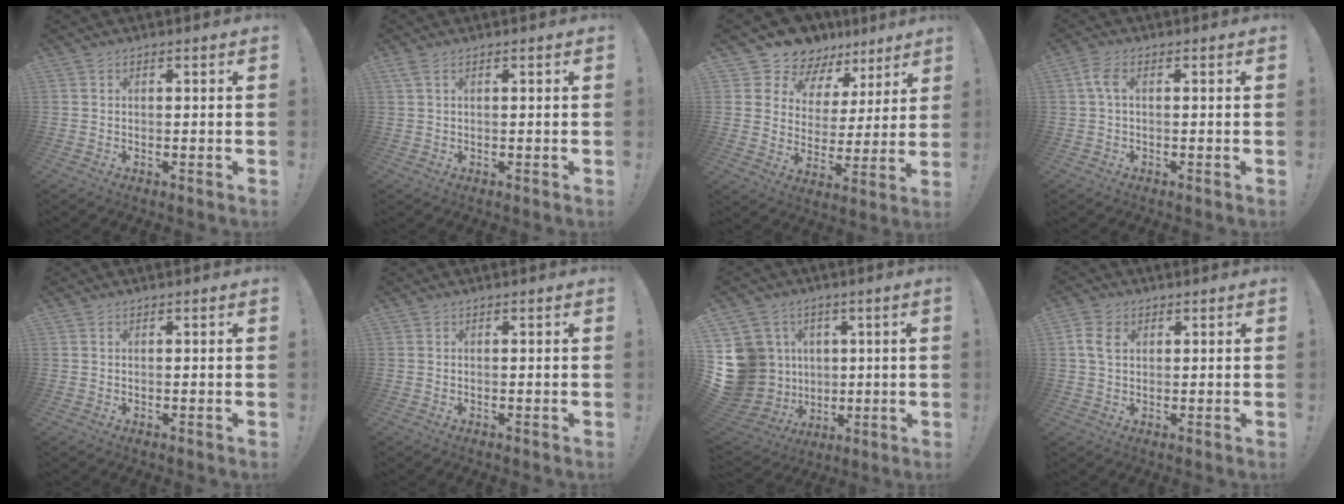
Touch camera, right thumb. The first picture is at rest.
{"total": 1.8, "force": [0.9, 0.6, 1.5], "torque": [-0.035, 0.003, 0.017]}
{"total": 11.1, "force": [9.5, 5.6, 1.2], "torque": [-0.042, -0.083, 0.177]}
{"total": 3.3, "force": [0.4, 1.4, 2.9], "torque": [-0.066, 0.004, 0.007]}
{"total": 0.0}
{"total": 0.0}
{"total": 16.8, "force": [1.2, 15.3, 6.9], "torque": [-0.158, -0.003, 0.058]}
{"total": 5.4, "force": [1.6, 3.7, 3.7], "torque": [-0.074, 0.008, 0.032]}